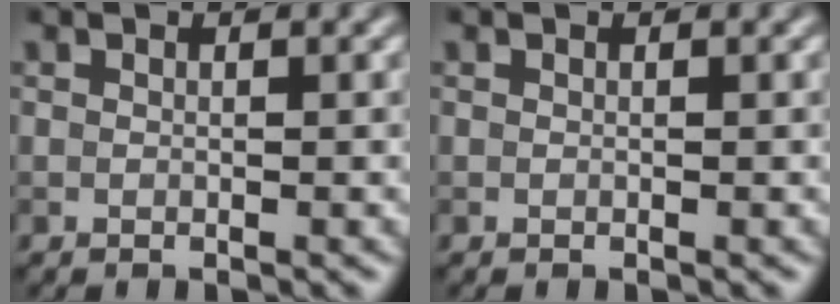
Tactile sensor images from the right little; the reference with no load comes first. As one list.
[{"total": 0.0}]